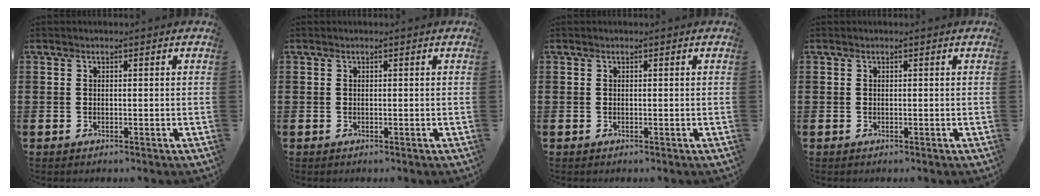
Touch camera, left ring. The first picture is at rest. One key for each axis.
{"total": 0.0}
{"total": 0.0}
{"total": 0.0}